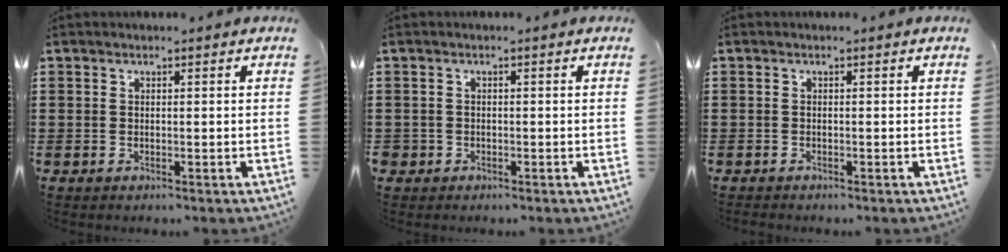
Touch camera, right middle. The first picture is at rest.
{"total": 1.2, "force": [-0.6, 1.0, 0.0], "torque": [-0.003, 0.002, -0.015]}
{"total": 0.7, "force": [-0.6, 0.3, -0.3], "torque": [0.004, 0.002, -0.014]}